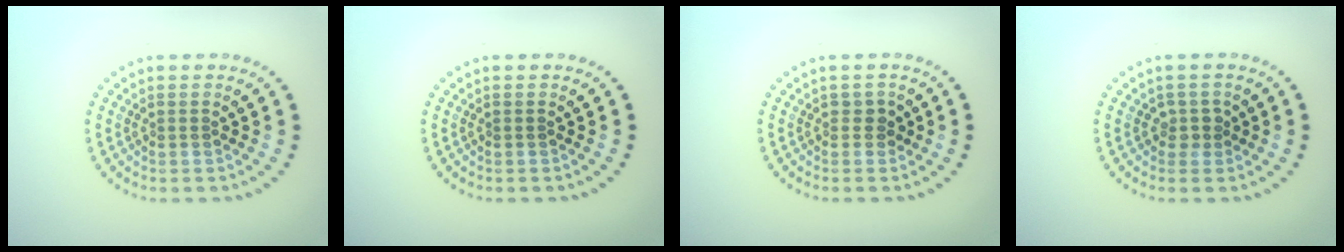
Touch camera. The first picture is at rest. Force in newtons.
{"total": 0.0}
{"total": 1.1, "press": 1.0, "slide": 0.4}
{"total": 1.3, "press": 1.1, "slide": 0.7}